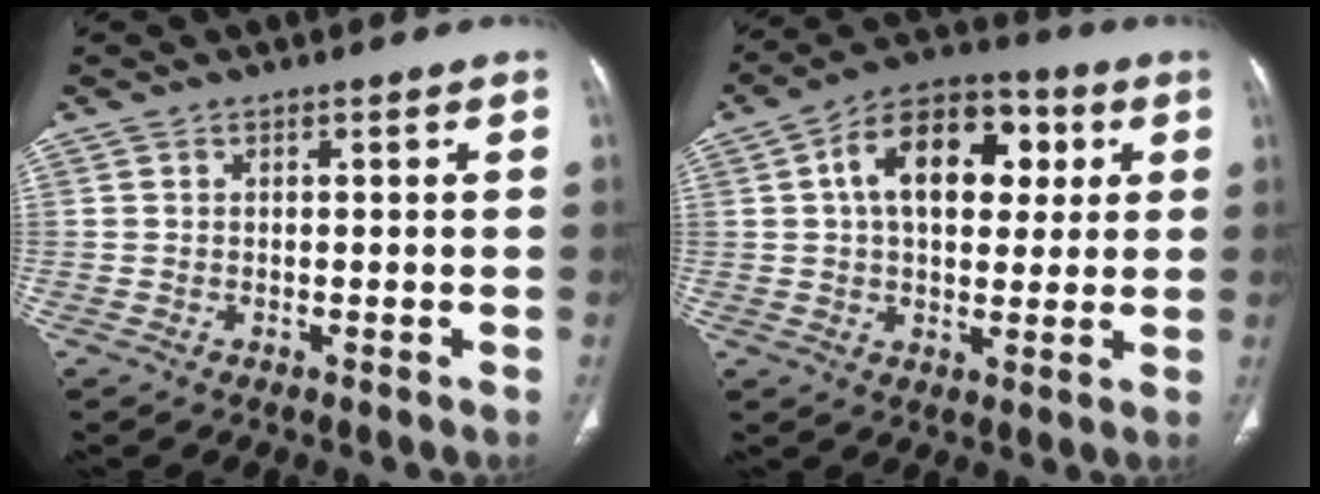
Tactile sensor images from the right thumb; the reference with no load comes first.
{"total": 16.0, "force": [4.0, 9.9, 11.9], "torque": [-0.158, 0.015, 0.057]}